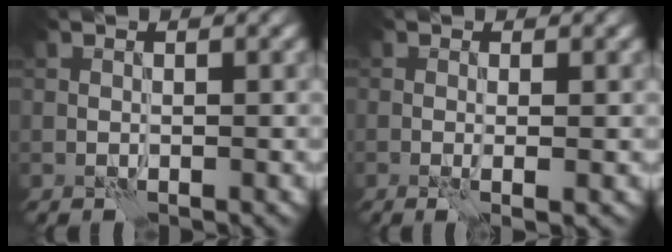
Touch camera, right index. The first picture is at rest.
{"total": 2.0, "force": [-0.3, 0.4, 2.0], "torque": [-0.027, -0.002, -0.007]}